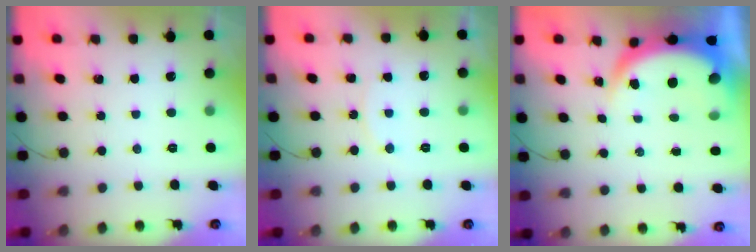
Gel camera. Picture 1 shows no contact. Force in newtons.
{"total": 6.1, "press": 6.1, "slide": 0.6}
{"total": 7.8, "press": 7.7, "slide": 1.1}